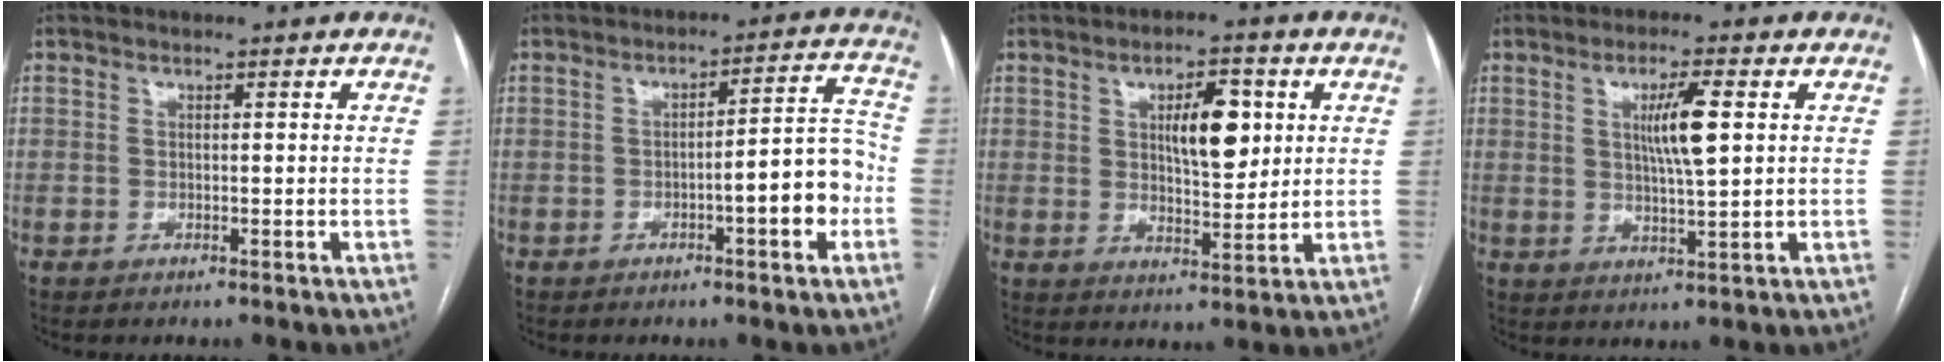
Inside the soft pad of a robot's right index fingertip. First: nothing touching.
{"total": 8.3, "force": [-2.8, 1.3, 7.8], "torque": [-0.093, 0.025, -0.037]}
{"total": 8.1, "force": [2.4, 2.9, 7.1], "torque": [-0.111, 0.005, 0.042]}
{"total": 6.3, "force": [1.6, 0.3, 6.1], "torque": [-0.109, -0.003, 0.028]}